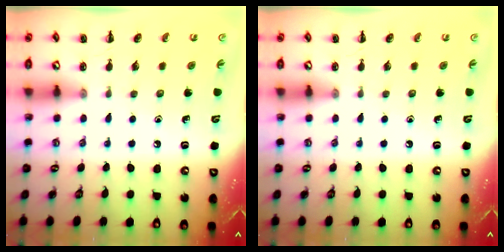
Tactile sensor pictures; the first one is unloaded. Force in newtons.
{"total": 0.0}